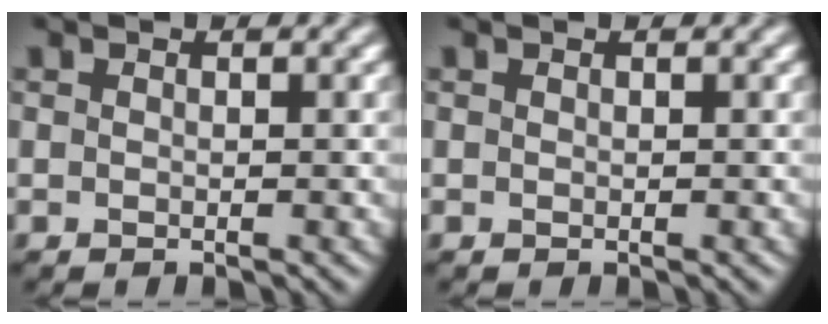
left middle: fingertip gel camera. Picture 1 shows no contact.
{"total": 0.0}